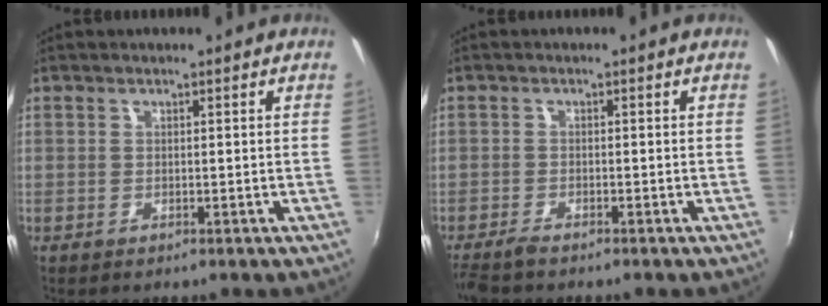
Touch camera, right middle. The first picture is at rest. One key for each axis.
{"total": 3.3, "fx": -2.9, "fy": 0.5, "fz": 1.5, "tx": -0.043, "ty": -0.014, "tz": -0.059}